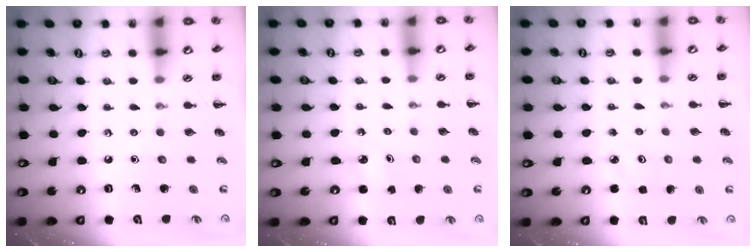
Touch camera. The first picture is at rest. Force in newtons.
{"total": 2.2, "press": 2.2, "slide": 0.3}
{"total": 2.5, "press": 2.4, "slide": 0.7}